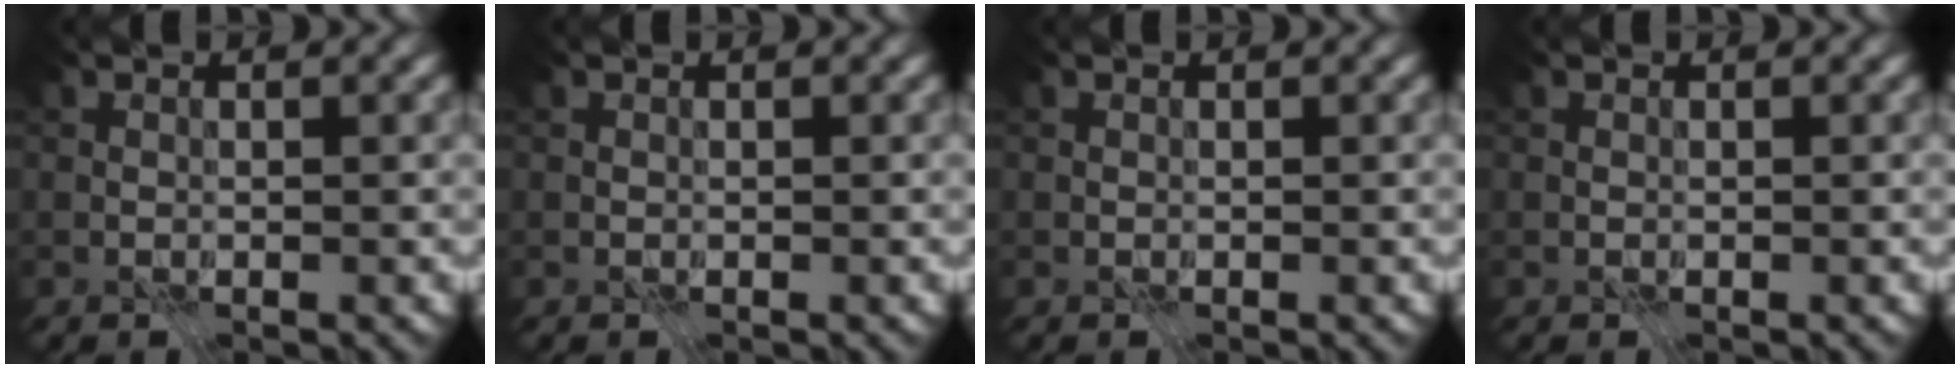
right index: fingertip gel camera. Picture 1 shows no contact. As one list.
[{"total": 0.0}, {"total": 0.0}, {"total": 0.0}]